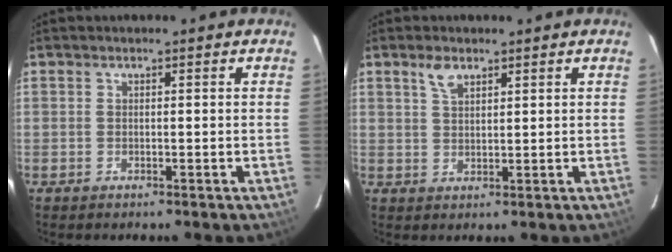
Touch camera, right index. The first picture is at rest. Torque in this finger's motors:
{"motor_torque": [0.06, 0.04, 0.15, 0.02]}